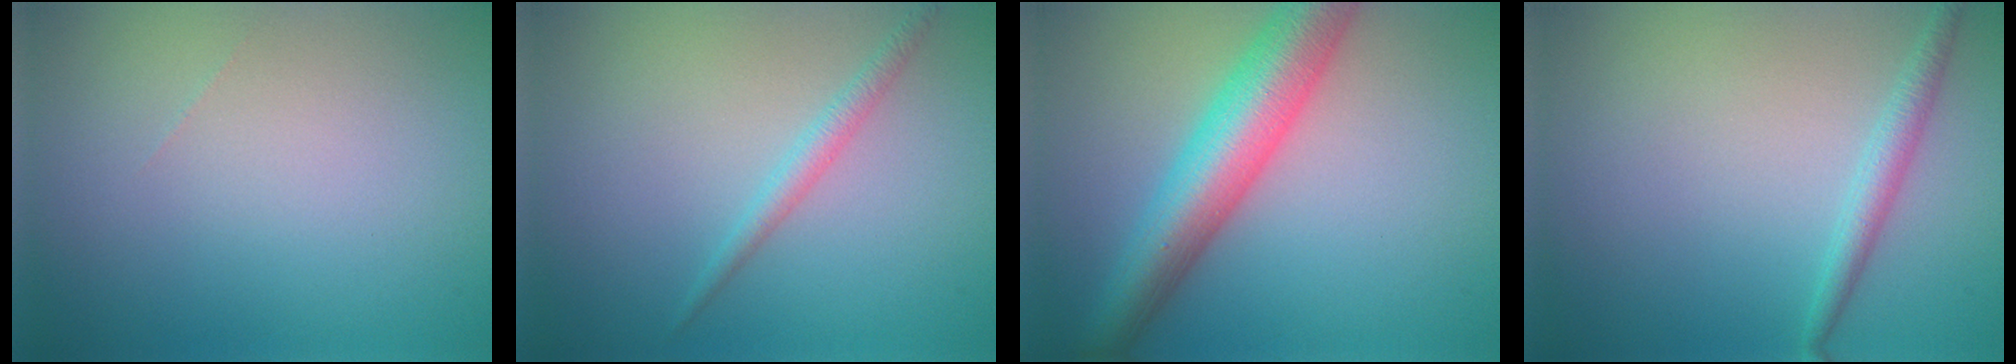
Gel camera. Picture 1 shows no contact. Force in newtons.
{"total": 1.5, "press": 1.5, "slide": 0.0}
{"total": 7.7, "press": 7.7, "slide": 0.4}
{"total": 1.8, "press": 1.8, "slide": 0.0}